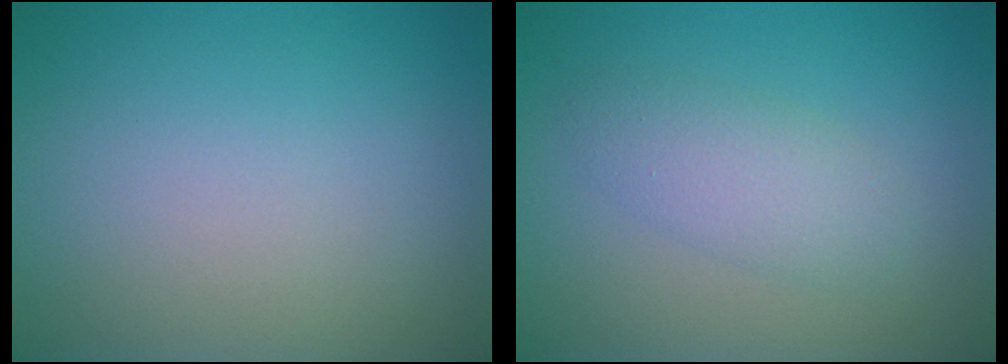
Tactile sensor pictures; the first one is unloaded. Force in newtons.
{"total": 2.8, "press": 2.8, "slide": 0.1}